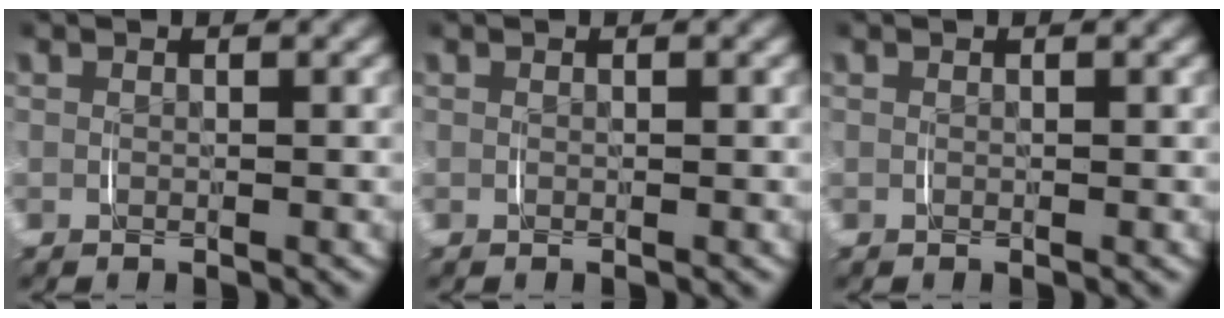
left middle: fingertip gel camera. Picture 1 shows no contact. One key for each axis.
{"total": 0.0}
{"total": 0.0}